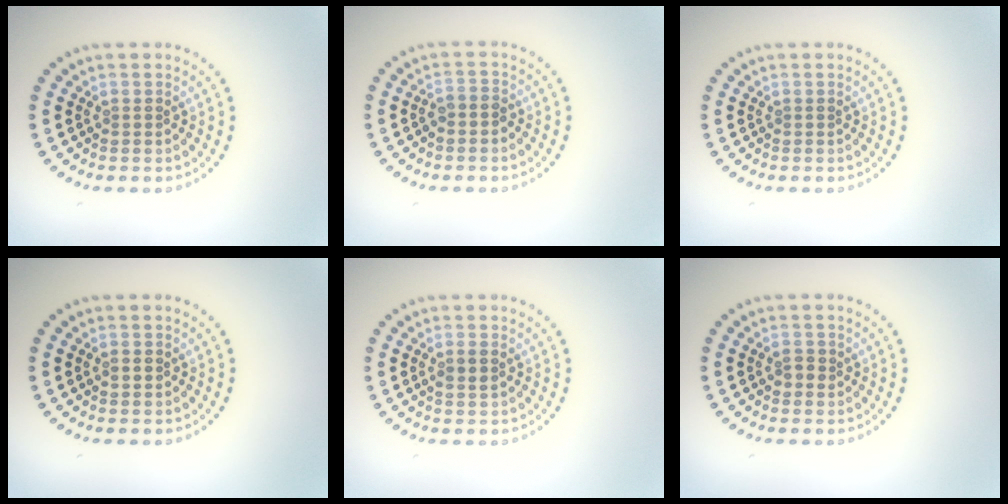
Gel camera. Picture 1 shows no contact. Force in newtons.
{"total": 1.5, "press": 1.3, "slide": 0.8}
{"total": 0.0}
{"total": 1.1, "press": 1.0, "slide": 0.2}
{"total": 1.3, "press": 1.3, "slide": 0.3}
{"total": 1.1, "press": 1.1, "slide": 0.2}